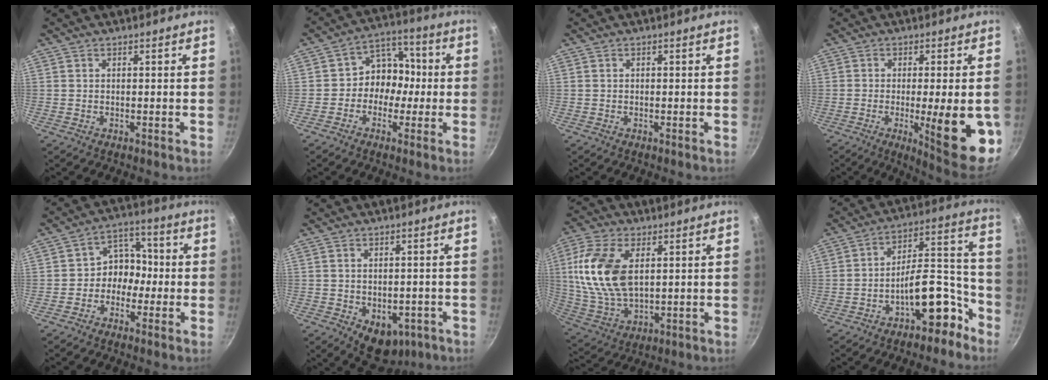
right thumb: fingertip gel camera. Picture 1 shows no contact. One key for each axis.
{"total": 8.8, "fx": -1.2, "fy": 7.4, "fz": 4.5, "tx": -0.011, "ty": 0.035, "tz": -0.034}
{"total": 0.0}
{"total": 15.8, "fx": -3.5, "fy": 3.7, "fz": 14.9, "tx": -0.177, "ty": -0.001, "tz": -0.038}
{"total": 6.9, "fx": -1.7, "fy": 5.8, "fz": 3.3, "tx": 0.002, "ty": 0.035, "tz": -0.041}
{"total": 8.5, "fx": -2.9, "fy": 5.7, "fz": 5.6, "tx": -0.044, "ty": 0.003, "tz": -0.022}
{"total": 15.8, "fx": 3.3, "fy": 8.9, "fz": 12.6, "tx": -0.243, "ty": -0.008, "tz": 0.069}
{"total": 13.2, "fx": -7.5, "fy": 6.0, "fz": 9.1, "tx": -0.077, "ty": 0.100, "tz": -0.104}